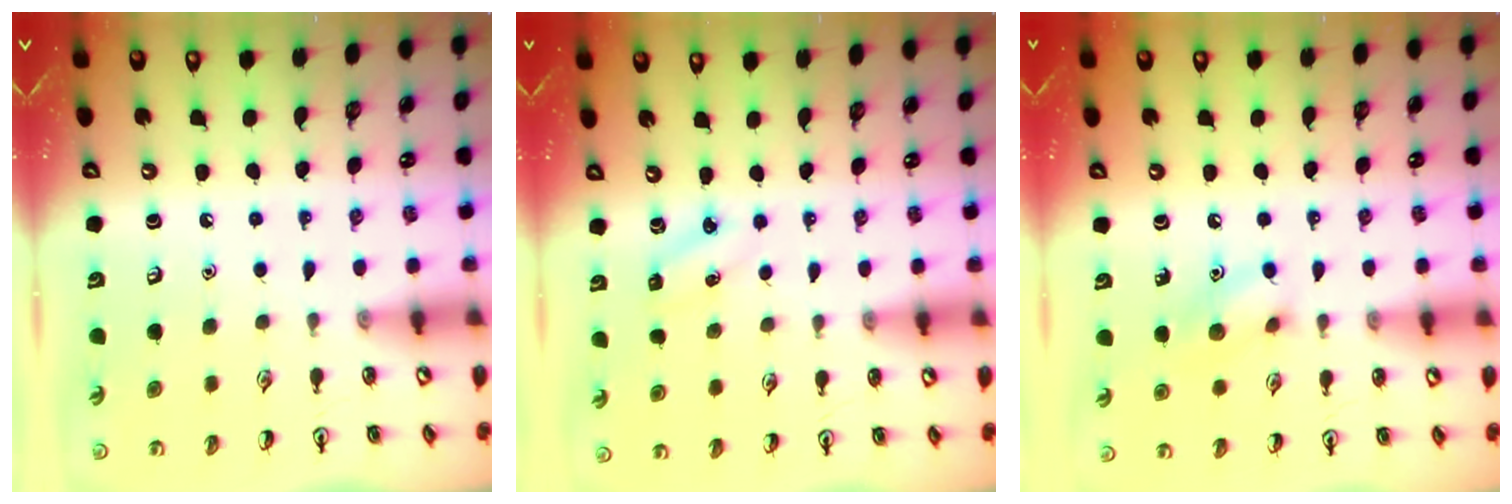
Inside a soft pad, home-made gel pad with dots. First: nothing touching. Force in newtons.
{"total": 2.8, "press": 2.6, "slide": 1.0}
{"total": 7.9, "press": 7.8, "slide": 0.9}